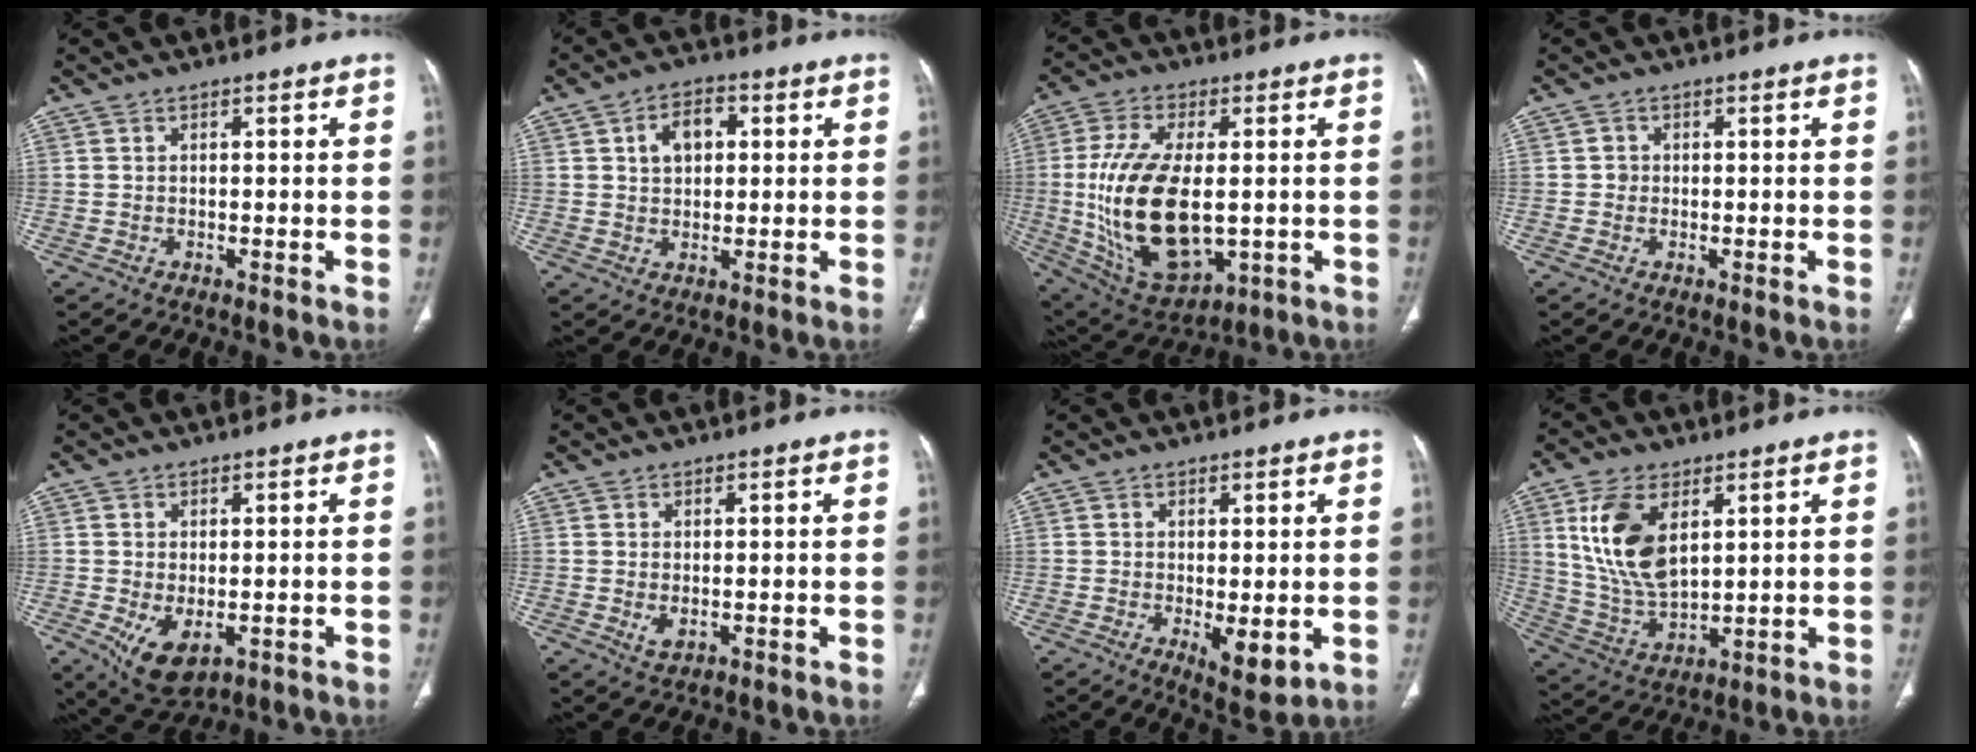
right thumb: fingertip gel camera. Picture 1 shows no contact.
{"total": 6.6, "force": [1.8, 4.4, 4.5], "torque": [-0.058, 0.006, 0.026]}
{"total": 20.9, "force": [-1.1, 10.7, 17.9], "torque": [-0.353, -0.014, 0.003]}
{"total": 1.2, "force": [-0.1, 1.2, 0.3], "torque": [0.000, 0.004, -0.002]}
{"total": 7.1, "force": [-1.9, 4.0, 5.6], "torque": [-0.098, -0.011, -0.015]}
{"total": 2.2, "force": [-0.2, 1.3, 1.7], "torque": [-0.032, -0.007, 0.006]}
{"total": 5.7, "force": [-0.9, 2.3, 5.1], "torque": [-0.074, -0.019, -0.003]}
{"total": 14.7, "force": [5.1, 7.9, 11.4], "torque": [-0.222, -0.021, 0.110]}